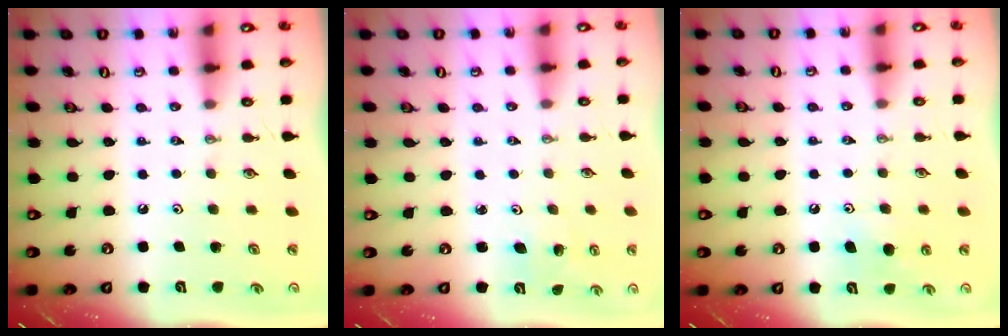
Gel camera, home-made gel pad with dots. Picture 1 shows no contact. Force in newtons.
{"total": 2.0, "press": 2.0, "slide": 0.1}
{"total": 6.7, "press": 6.7, "slide": 0.9}